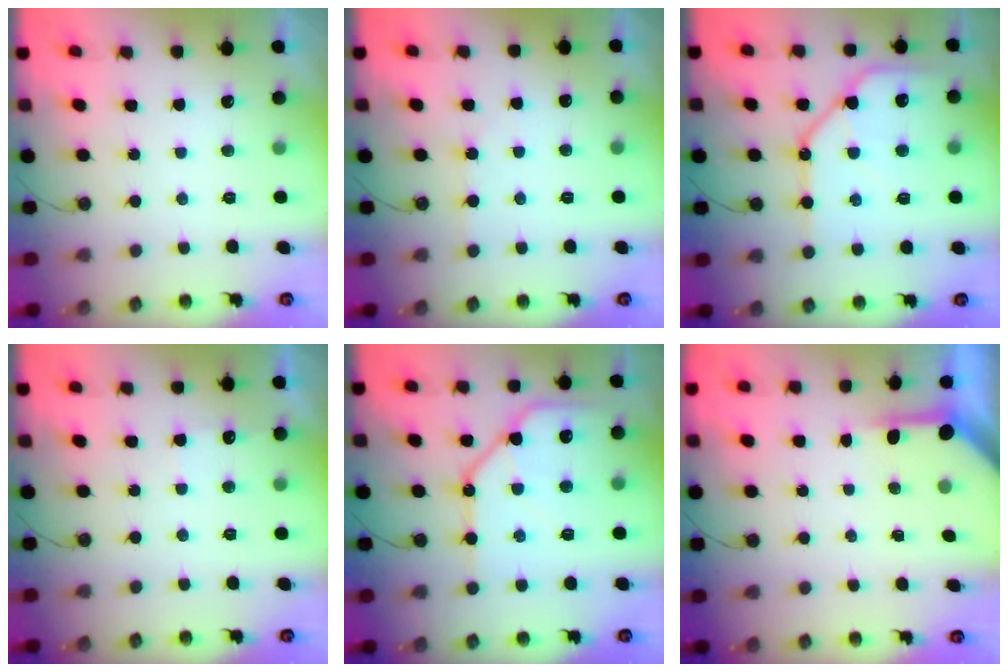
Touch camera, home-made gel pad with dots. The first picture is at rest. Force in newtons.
{"total": 2.7, "press": 2.7, "slide": 0.5}
{"total": 14.6, "press": 14.5, "slide": 1.6}
{"total": 4.3, "press": 4.2, "slide": 0.7}
{"total": 14.6, "press": 14.5, "slide": 1.6}
{"total": 3.9, "press": 3.8, "slide": 0.3}